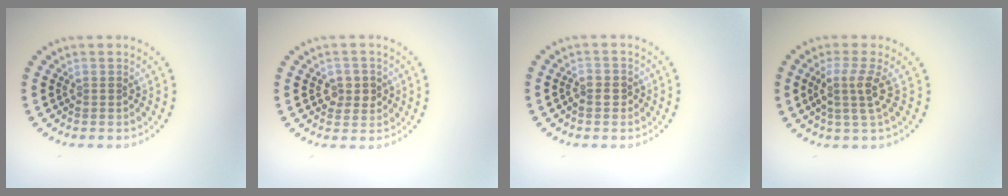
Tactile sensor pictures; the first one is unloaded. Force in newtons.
{"total": 2.3, "press": 2.3, "slide": 0.6}
{"total": 1.2, "press": 1.1, "slide": 0.5}
{"total": 2.8, "press": 2.1, "slide": 1.8}